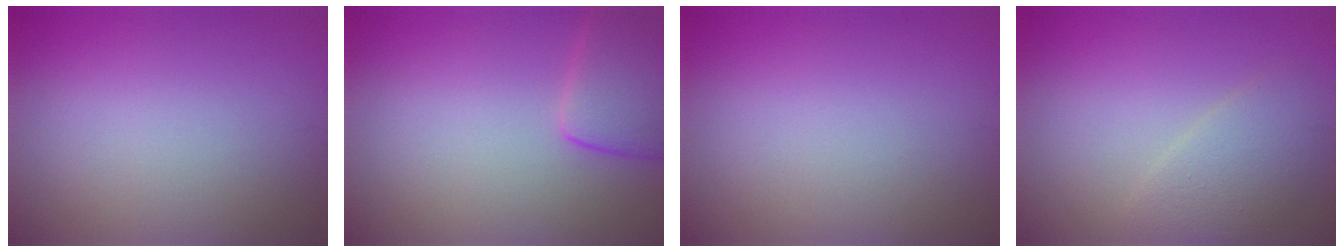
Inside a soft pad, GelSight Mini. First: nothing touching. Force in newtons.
{"total": 4.1, "press": 4.1, "slide": 0.4}
{"total": 0.0}
{"total": 2.9, "press": 2.9, "slide": 0.2}